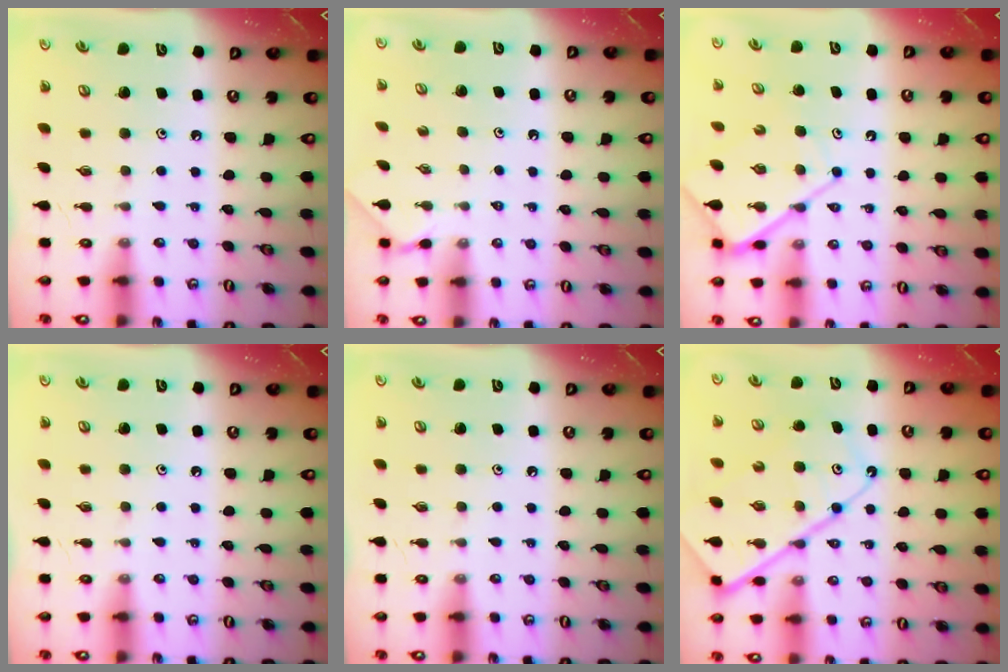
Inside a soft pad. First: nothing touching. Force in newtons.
{"total": 0.9, "press": 0.9, "slide": 0.3}
{"total": 9.9, "press": 9.8, "slide": 1.0}
{"total": 0.0}
{"total": 0.0}
{"total": 14.7, "press": 14.6, "slide": 1.7}